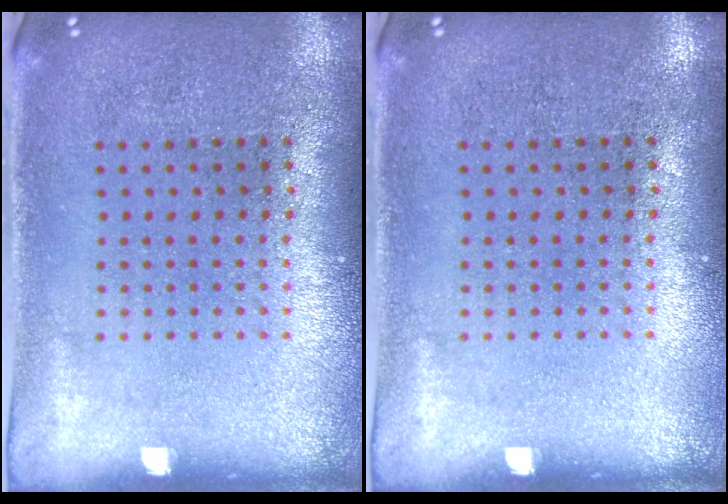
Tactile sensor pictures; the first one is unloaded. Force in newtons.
{"total": 0.0}